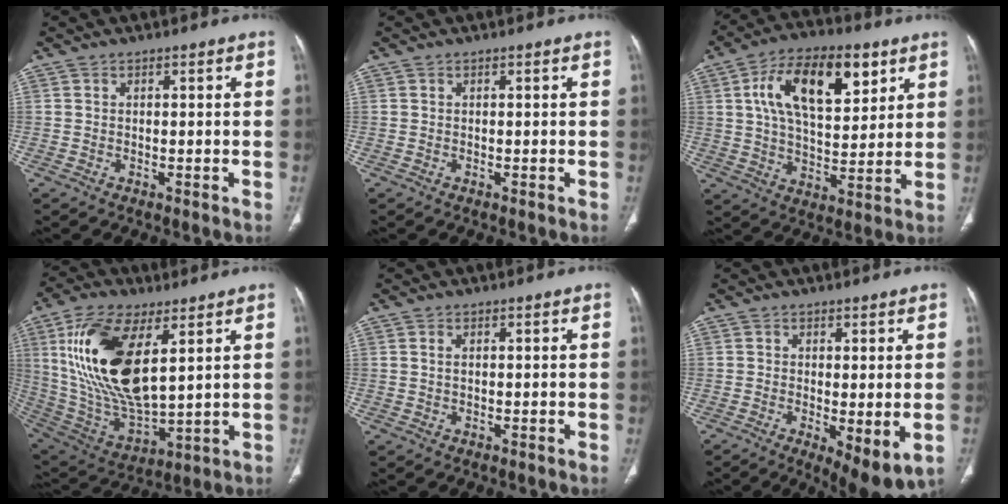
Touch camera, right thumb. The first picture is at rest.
{"total": 0.0}
{"total": 18.1, "force": [7.2, 9.0, 13.9], "torque": [-0.203, -0.012, 0.122]}
{"total": 22.2, "force": [6.9, 10.0, 18.6], "torque": [-0.365, -0.029, 0.139]}
{"total": 1.1, "force": [0.3, 0.5, 0.8], "torque": [-0.021, 0.003, 0.009]}
{"total": 7.8, "force": [-2.0, 2.7, 7.1], "torque": [-0.108, -0.025, -0.026]}